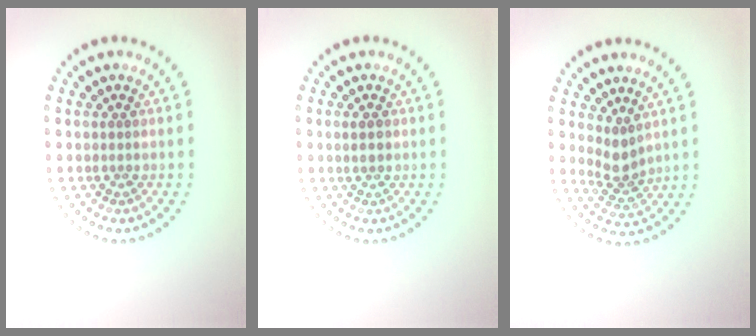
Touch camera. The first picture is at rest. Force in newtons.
{"total": 1.1, "press": 1.1, "slide": 0.3}
{"total": 2.4, "press": 1.9, "slide": 1.5}